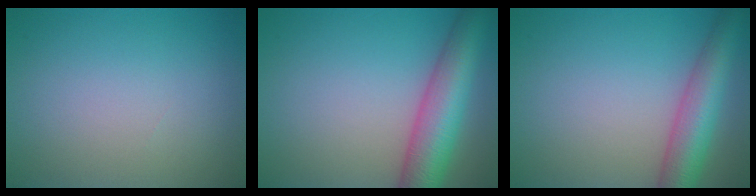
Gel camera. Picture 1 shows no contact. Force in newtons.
{"total": 7.9, "press": 7.9, "slide": 0.3}
{"total": 6.2, "press": 6.2, "slide": 0.2}